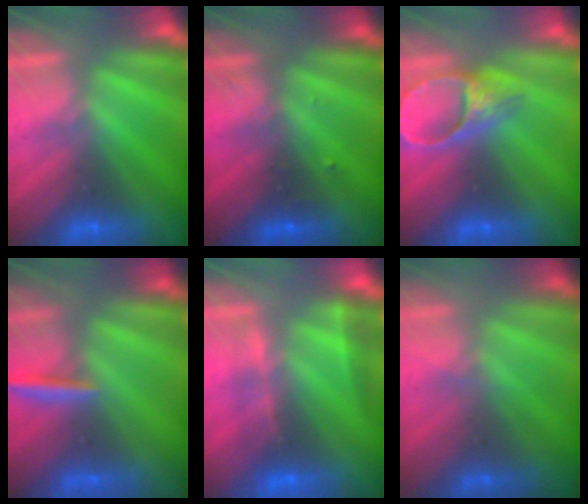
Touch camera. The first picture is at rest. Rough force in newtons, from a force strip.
{"total": 2.4}
{"total": 4.6}
{"total": 2.8}
{"total": 2.4}
{"total": 1.8}